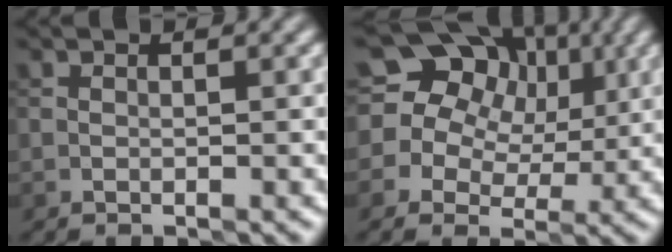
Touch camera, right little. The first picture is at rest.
{"total": 14.8, "force": [5.0, 12.4, 6.4], "torque": [-0.122, 0.048, 0.058]}